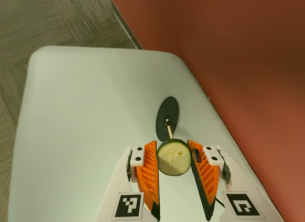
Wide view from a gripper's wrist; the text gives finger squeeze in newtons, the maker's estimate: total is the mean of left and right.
{"total": 10.3, "left": 10.8, "right": 9.9}